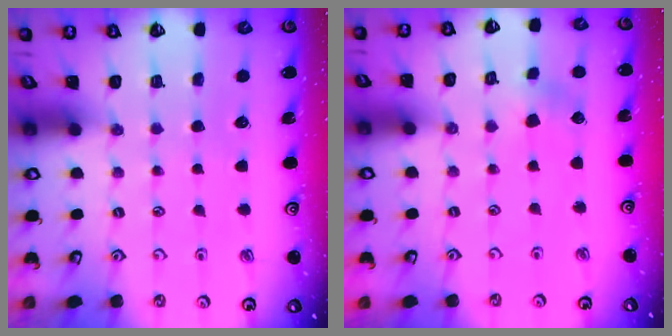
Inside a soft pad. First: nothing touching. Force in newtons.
{"total": 2.5, "press": 2.5, "slide": 0.4}